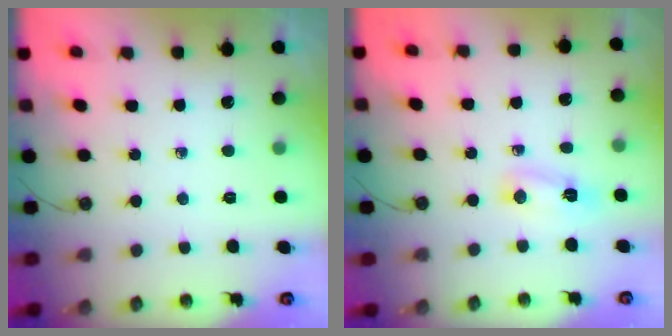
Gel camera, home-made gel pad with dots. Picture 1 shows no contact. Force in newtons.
{"total": 3.5, "press": 3.1, "slide": 1.5}